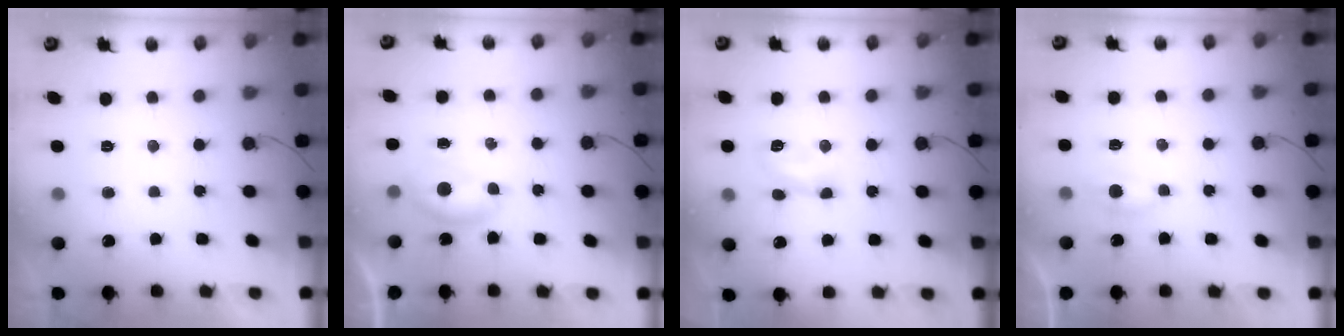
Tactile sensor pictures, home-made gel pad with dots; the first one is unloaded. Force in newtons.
{"total": 4.8, "press": 4.8, "slide": 0.4}
{"total": 5.1, "press": 5.0, "slide": 0.7}
{"total": 2.7, "press": 2.6, "slide": 0.5}